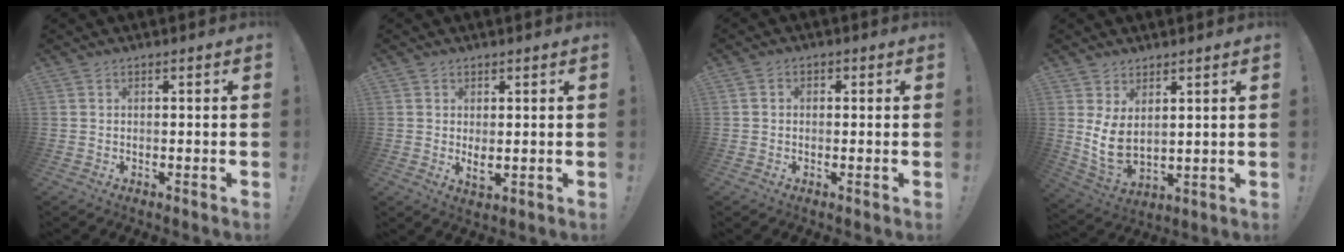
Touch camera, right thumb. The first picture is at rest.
{"total": 3.0, "force": [1.0, 2.1, 1.9], "torque": [-0.021, -0.010, 0.018]}
{"total": 1.9, "force": [-0.6, 1.5, 0.9], "torque": [-0.010, 0.007, -0.012]}
{"total": 8.0, "force": [2.7, 4.7, 5.8], "torque": [-0.117, -0.029, 0.053]}